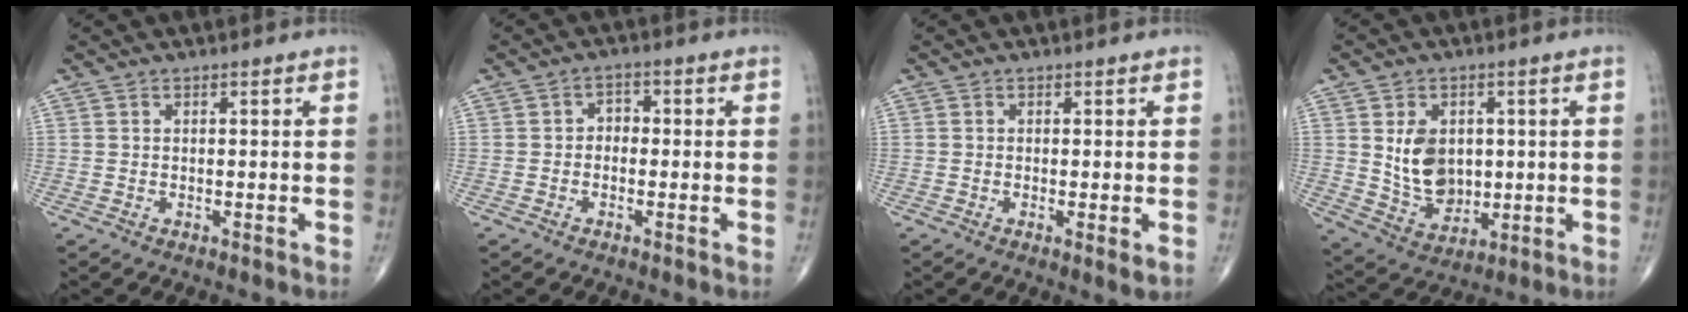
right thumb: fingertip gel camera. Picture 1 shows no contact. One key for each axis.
{"total": 2.5, "fx": -0.5, "fy": 2.0, "fz": 1.4, "tx": -0.001, "ty": 0.014, "tz": -0.019}
{"total": 2.0, "fx": -0.4, "fy": 0.3, "fz": 1.9, "tx": -0.039, "ty": -0.009, "tz": -0.009}
{"total": 10.2, "fx": 1.3, "fy": 7.6, "fz": 6.8, "tx": -0.083, "ty": -0.016, "tz": 0.038}